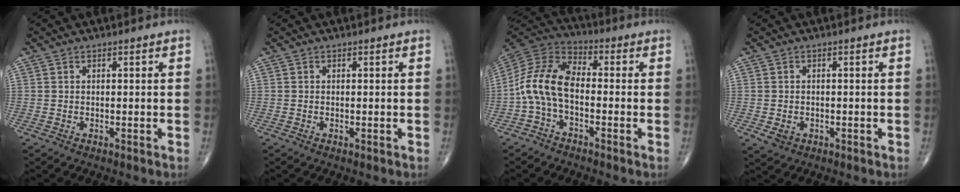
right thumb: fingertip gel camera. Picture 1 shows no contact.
{"total": 0.0}
{"total": 11.1, "force": [-2.1, 6.2, 8.9], "torque": [-0.176, 0.036, -0.055]}
{"total": 2.6, "force": [-0.8, 2.1, 1.3], "torque": [-0.017, 0.001, -0.005]}